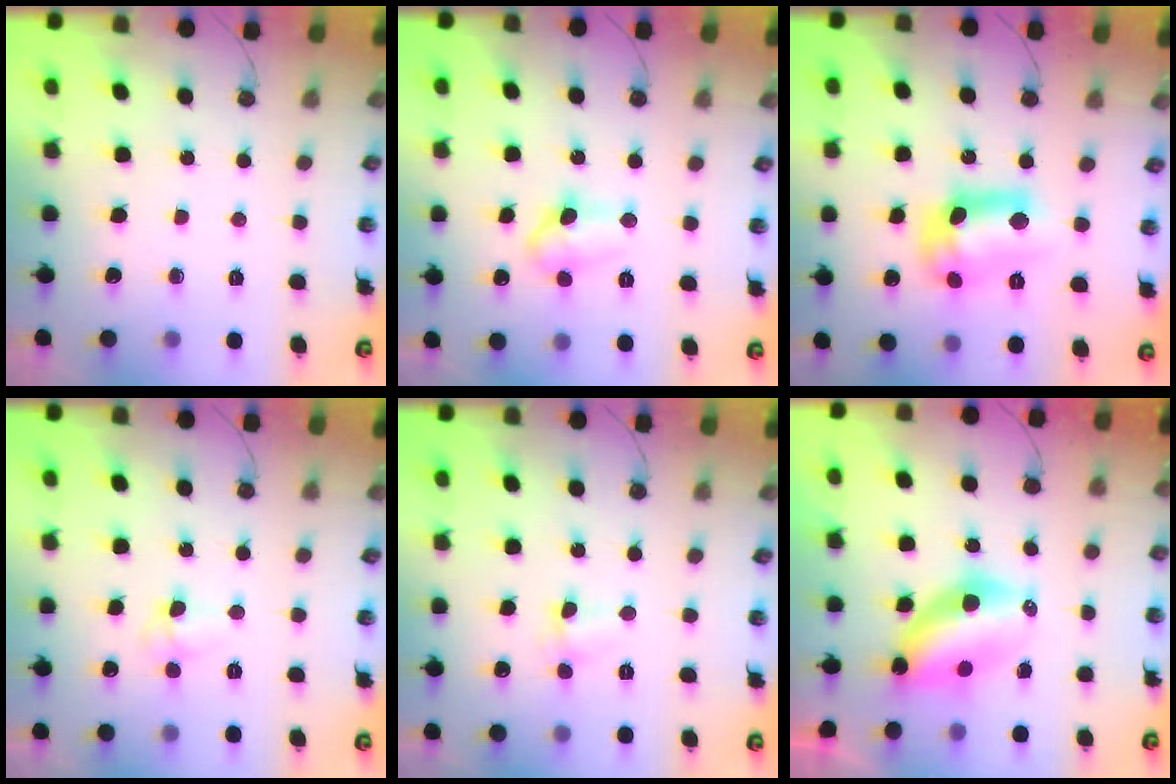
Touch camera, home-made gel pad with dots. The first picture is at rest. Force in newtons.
{"total": 8.1, "press": 8.0, "slide": 0.8}
{"total": 12.3, "press": 12.3, "slide": 1.3}
{"total": 3.5, "press": 3.4, "slide": 0.7}
{"total": 1.7, "press": 1.6, "slide": 0.6}
{"total": 8.9, "press": 8.1, "slide": 3.8}